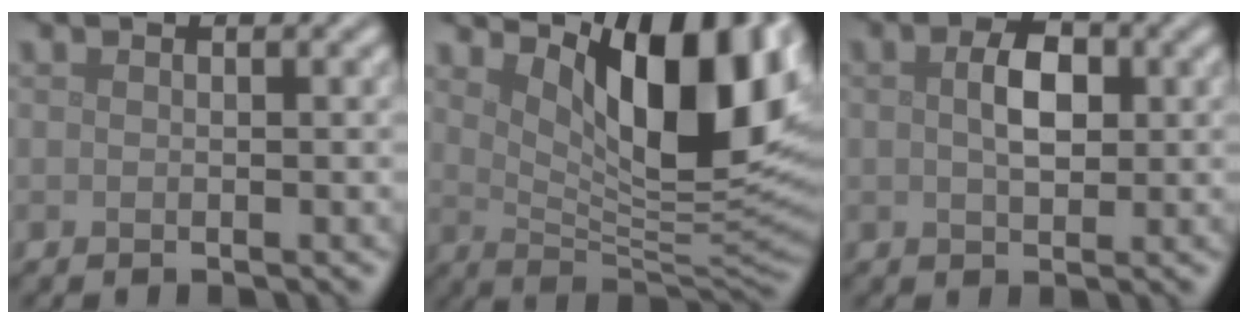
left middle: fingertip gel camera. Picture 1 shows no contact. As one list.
[{"total": 11.9, "force": [4.6, 4.6, 10.0], "torque": [-0.143, -0.009, 0.080]}, {"total": 3.3, "force": [0.5, 1.9, 2.6], "torque": [-0.053, 0.004, 0.007]}]